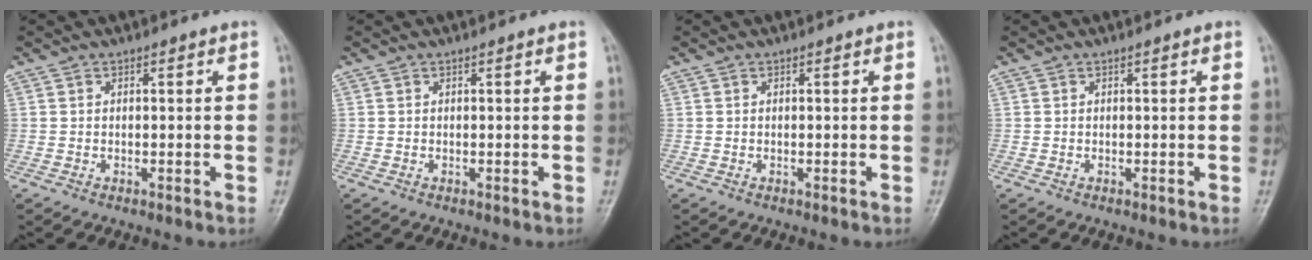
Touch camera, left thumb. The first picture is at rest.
{"total": 0.0}
{"total": 0.0}
{"total": 0.0}